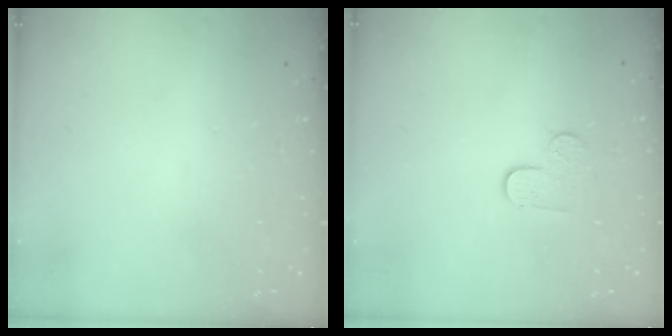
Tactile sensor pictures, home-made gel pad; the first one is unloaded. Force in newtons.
{"total": 5.3, "press": 5.3, "slide": 0.4}